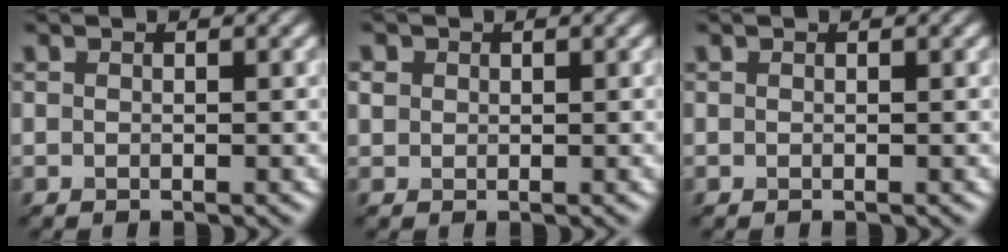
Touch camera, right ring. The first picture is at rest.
{"total": 0.8, "force": [0.0, -0.2, -0.8], "torque": [-0.002, 0.006, 0.021]}
{"total": 0.0}